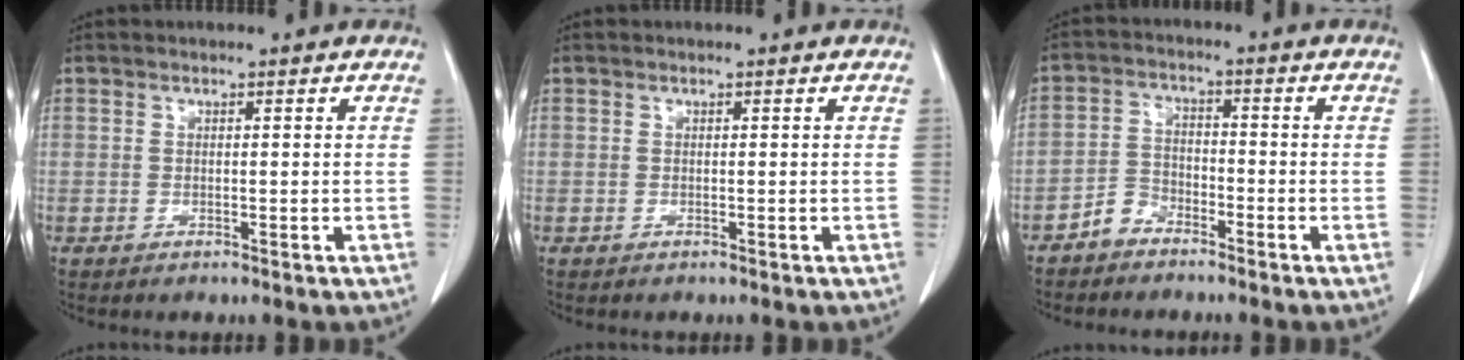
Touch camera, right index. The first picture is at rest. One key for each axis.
{"total": 0.0}
{"total": 3.7, "fx": -2.9, "fy": 2.3, "fz": 0.5, "tx": -0.006, "ty": 0.009, "tz": -0.055}